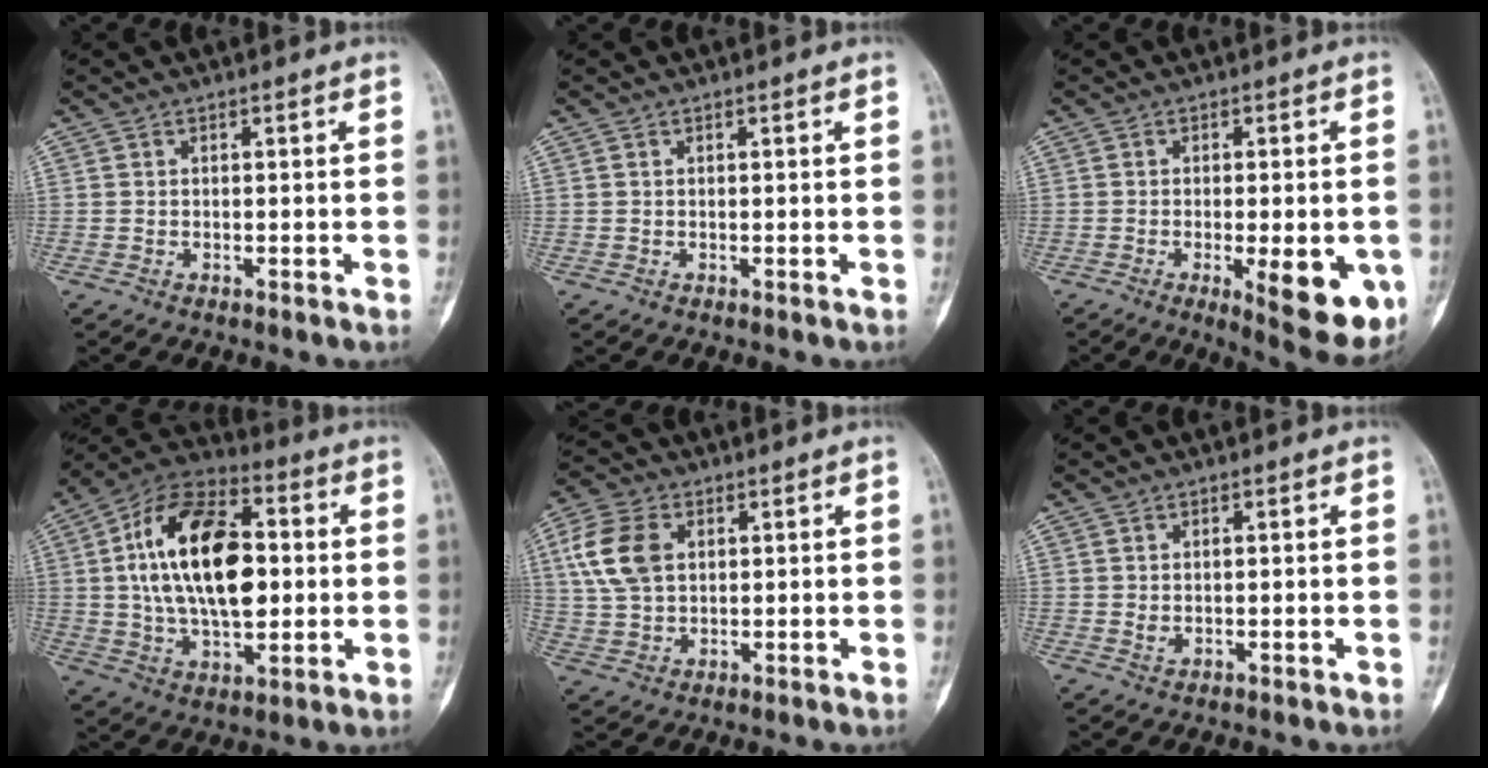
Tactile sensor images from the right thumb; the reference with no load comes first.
{"total": 0.0}
{"total": 13.0, "force": [-3.9, 4.2, 11.7], "torque": [-0.134, -0.013, -0.039]}
{"total": 22.9, "force": [2.3, 12.7, 19.0], "torque": [-0.311, 0.010, 0.036]}
{"total": 10.2, "force": [2.6, 6.9, 7.1], "torque": [-0.142, 0.005, 0.050]}
{"total": 1.5, "force": [0.3, 0.9, 1.2], "torque": [-0.018, 0.000, 0.009]}